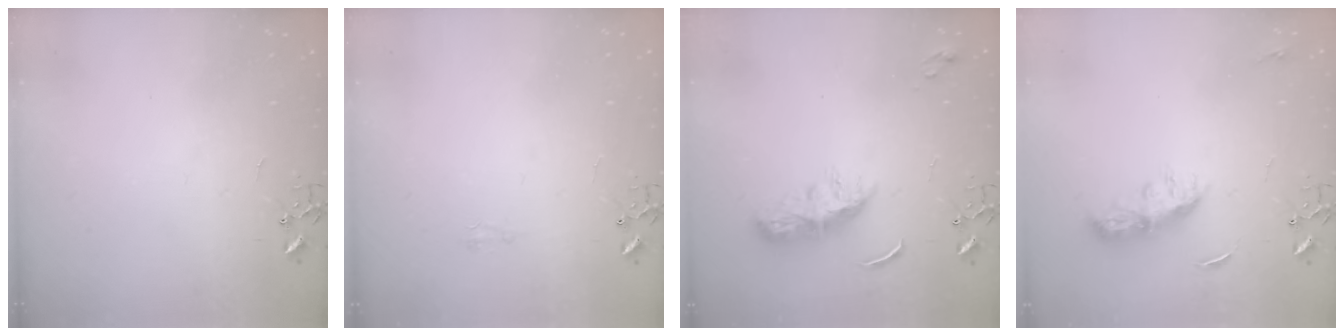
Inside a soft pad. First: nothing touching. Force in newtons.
{"total": 4.1, "press": 4.0, "slide": 0.7}
{"total": 8.2, "press": 8.2, "slide": 0.4}
{"total": 9.4, "press": 9.4, "slide": 0.3}